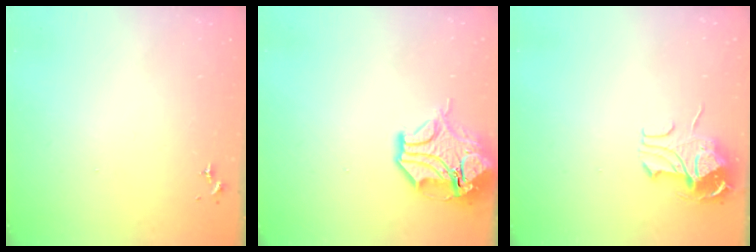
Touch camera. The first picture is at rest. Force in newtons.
{"total": 15.1, "press": 14.9, "slide": 2.5}
{"total": 10.0, "press": 9.9, "slide": 0.6}